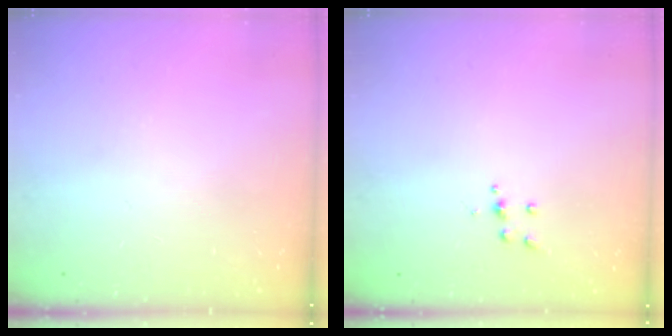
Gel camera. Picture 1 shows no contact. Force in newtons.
{"total": 3.5, "press": 3.5, "slide": 0.3}